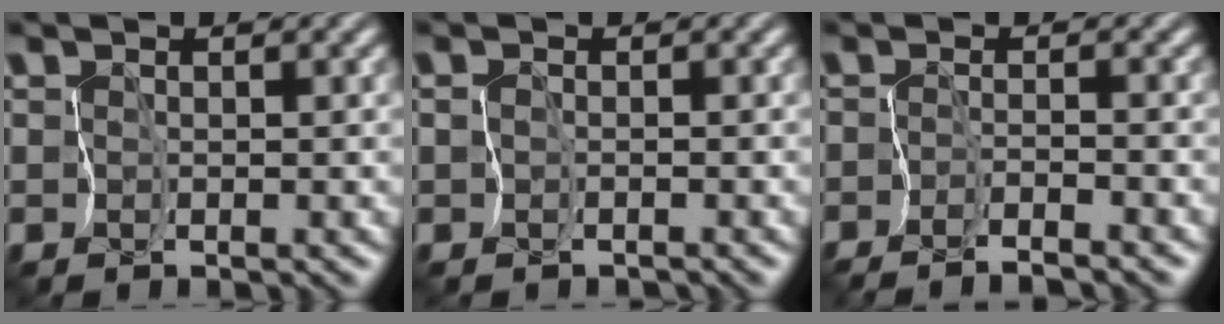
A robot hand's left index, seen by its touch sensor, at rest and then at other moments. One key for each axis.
{"total": 0.7, "fx": -0.7, "fy": 0.2, "fz": 0.1, "tx": 0.002, "ty": -0.001, "tz": -0.016}
{"total": 2.1, "fx": -1.7, "fy": -1.2, "fz": 0.4, "tx": -0.018, "ty": -0.003, "tz": -0.038}